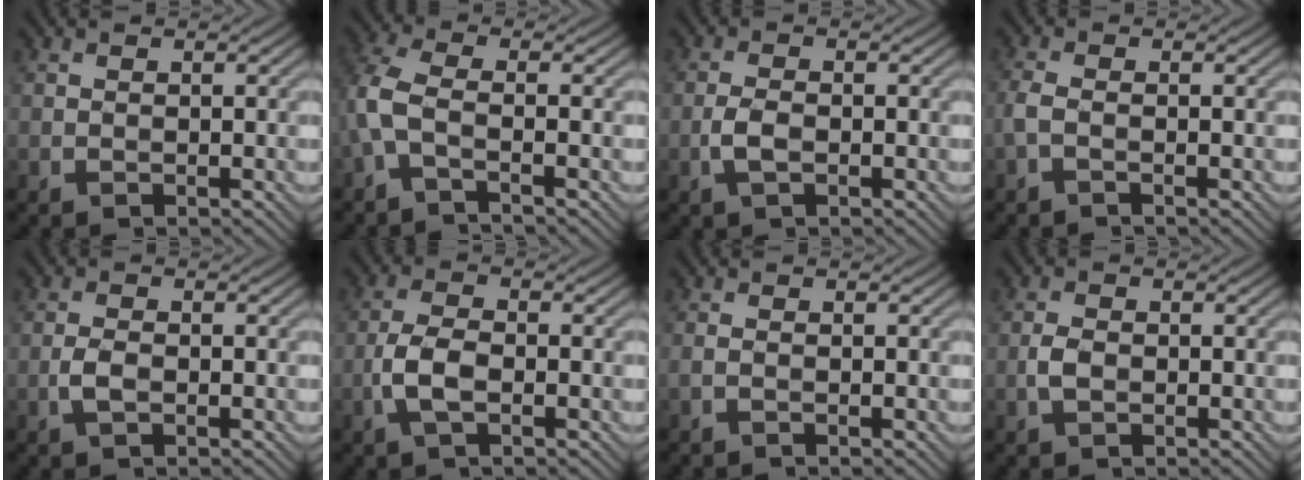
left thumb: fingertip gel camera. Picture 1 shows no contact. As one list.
[{"total": 4.5, "force": [-1.7, 1.5, 3.9], "torque": [-0.103, 0.003, -0.049]}, {"total": 2.5, "force": [-0.9, 1.0, 2.1], "torque": [-0.047, 0.001, -0.022]}, {"total": 2.0, "force": [-0.9, 0.6, 1.7], "torque": [-0.048, 0.001, -0.026]}, {"total": 2.1, "force": [-0.8, 0.9, 1.7], "torque": [-0.039, 0.002, -0.019]}, {"total": 4.3, "force": [-1.5, 1.8, 3.6], "torque": [-0.086, 0.002, -0.038]}, {"total": 0.9, "force": [-0.4, 0.1, 0.7], "torque": [-0.020, 0.001, -0.012]}, {"total": 2.2, "force": [-0.6, 1.3, 1.6], "torque": [-0.039, 0.003, -0.015]}]